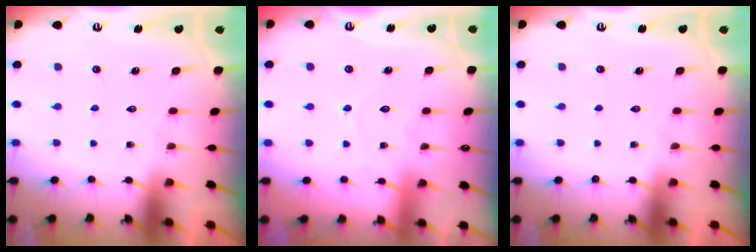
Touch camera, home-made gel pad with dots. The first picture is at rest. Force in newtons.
{"total": 2.6, "press": 2.6, "slide": 0.3}
{"total": 0.0}